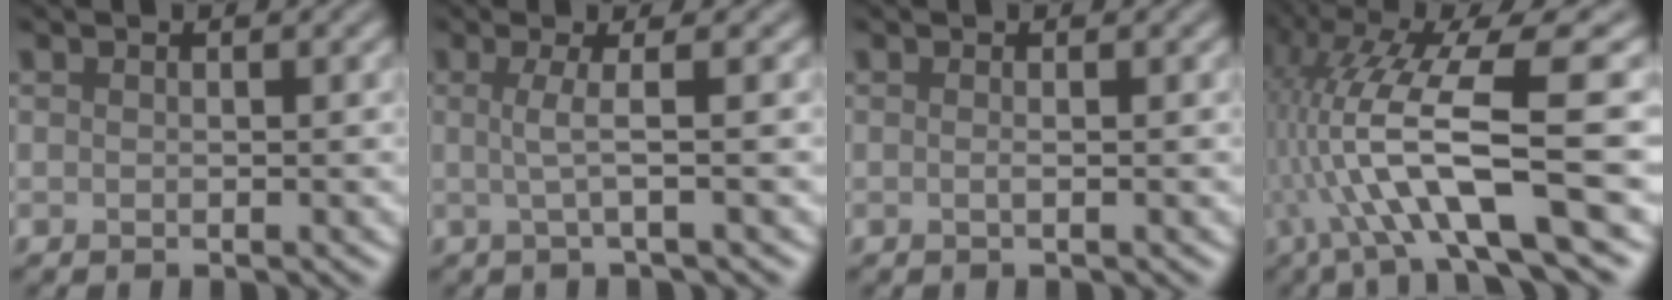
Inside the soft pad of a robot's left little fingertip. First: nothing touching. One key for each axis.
{"total": 2.5, "fx": -0.3, "fy": 0.6, "fz": 2.5, "tx": -0.045, "ty": 0.002, "tz": -0.013}
{"total": 0.6, "fx": -0.2, "fy": 0.2, "fz": 0.5, "tx": -0.008, "ty": 0.001, "tz": -0.009}
{"total": 13.1, "fx": -2.1, "fy": 2.7, "fz": 12.7, "tx": -0.240, "ty": 0.017, "tz": -0.024}